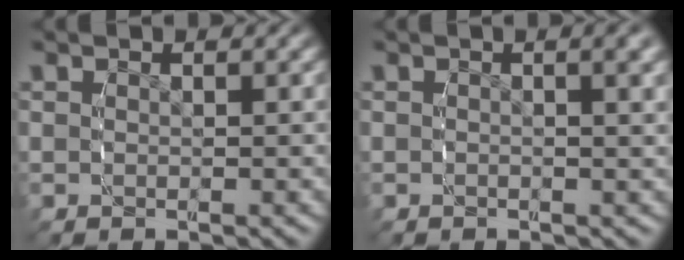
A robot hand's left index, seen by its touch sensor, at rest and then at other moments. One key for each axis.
{"total": 1.1, "fx": 0.1, "fy": -0.3, "fz": 1.0, "tx": -0.013, "ty": 0.000, "tz": 0.001}